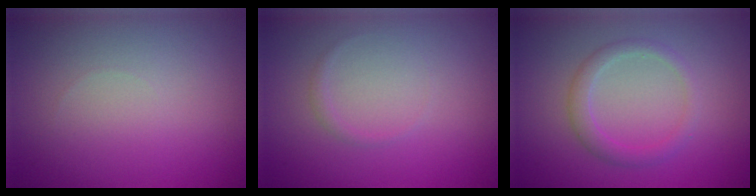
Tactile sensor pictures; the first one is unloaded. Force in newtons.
{"total": 0.6, "press": 0.6, "slide": 0.0}
{"total": 2.1, "press": 2.1, "slide": 0.2}